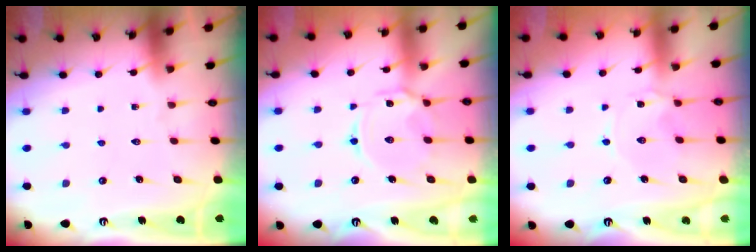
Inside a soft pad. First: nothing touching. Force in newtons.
{"total": 6.9, "press": 6.9, "slide": 0.6}
{"total": 2.6, "press": 2.6, "slide": 0.4}